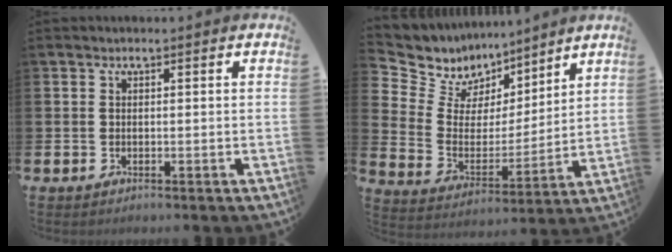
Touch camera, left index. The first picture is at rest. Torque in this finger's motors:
{"motor_torque": [-0.29, -0.09, -0.22, -0.21]}